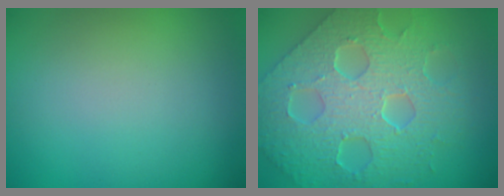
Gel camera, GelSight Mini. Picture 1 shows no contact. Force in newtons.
{"total": 8.8, "press": 6.8, "slide": 5.6}